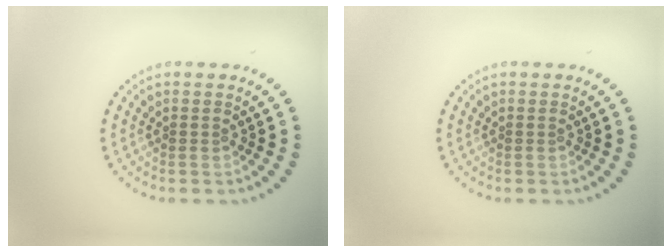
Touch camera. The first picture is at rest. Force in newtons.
{"total": 0.0}